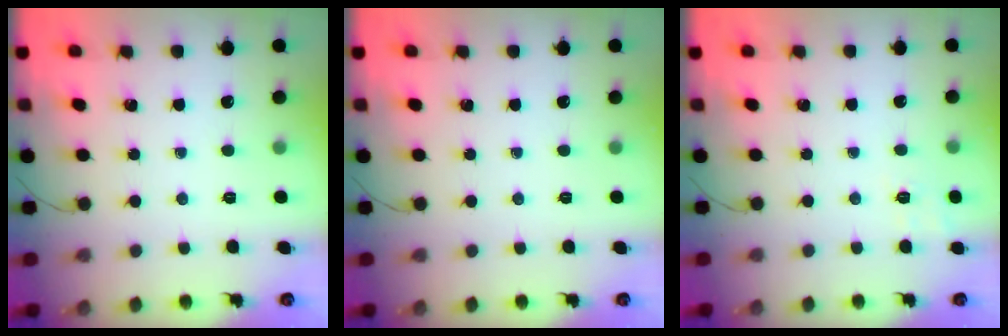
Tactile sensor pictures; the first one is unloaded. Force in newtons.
{"total": 0.0}
{"total": 8.3, "press": 8.0, "slide": 2.0}